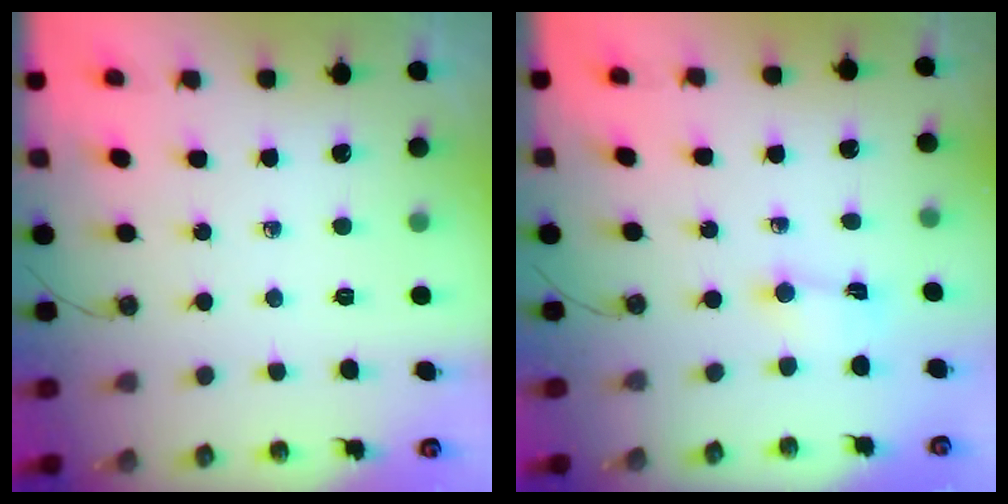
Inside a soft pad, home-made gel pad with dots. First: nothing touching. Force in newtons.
{"total": 1.0, "press": 0.9, "slide": 0.5}